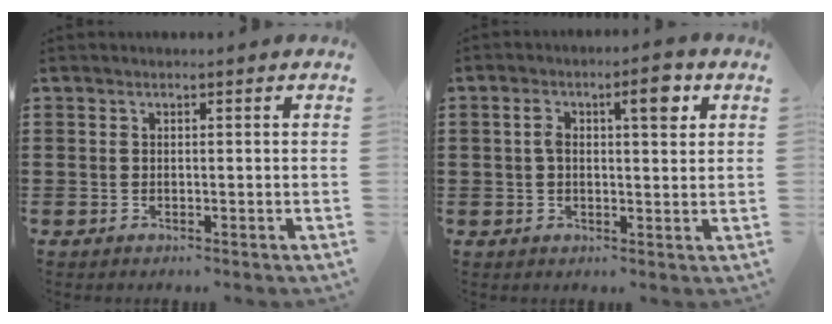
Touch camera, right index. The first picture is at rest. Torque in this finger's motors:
{"motor_torque": [0.29, -0.03, 0.20, 0.05]}